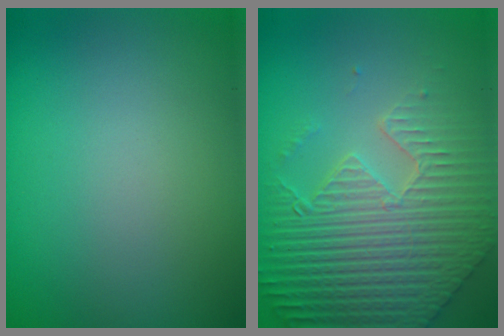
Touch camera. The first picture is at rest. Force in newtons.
{"total": 8.9, "press": 6.6, "slide": 5.9}